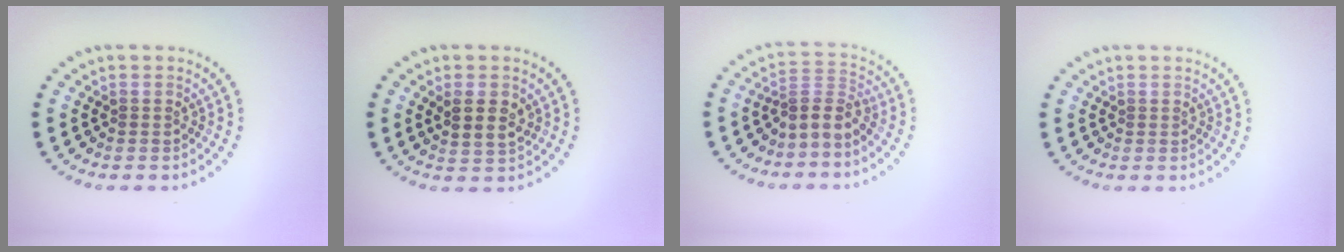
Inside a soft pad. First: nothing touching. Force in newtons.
{"total": 2.8, "press": 2.6, "slide": 0.9}
{"total": 2.9, "press": 2.1, "slide": 2.0}
{"total": 0.0}